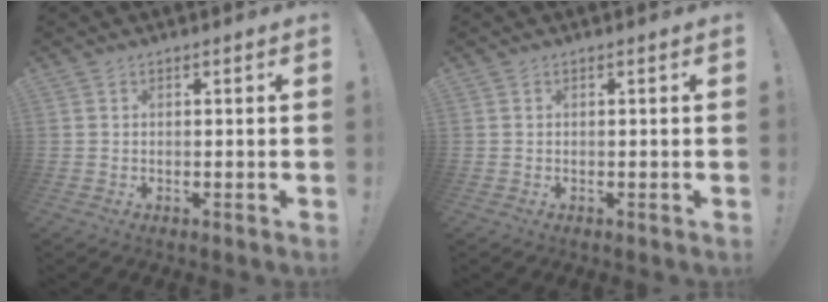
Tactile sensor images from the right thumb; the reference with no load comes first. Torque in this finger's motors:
{"motor_torque": [0.00, 0.00, -0.03, 0.03, 0.00]}